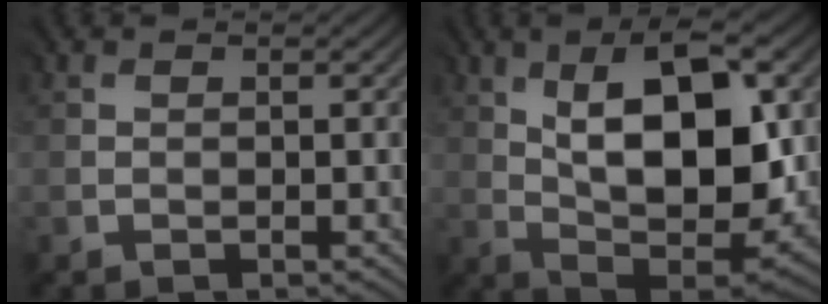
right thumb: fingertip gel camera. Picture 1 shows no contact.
{"total": 14.0, "force": [3.3, 6.6, 11.9], "torque": [-0.188, 0.010, 0.054]}